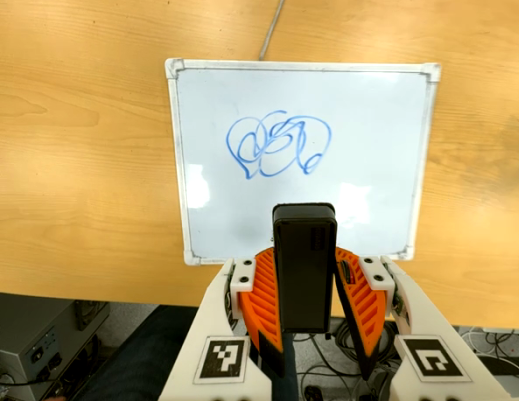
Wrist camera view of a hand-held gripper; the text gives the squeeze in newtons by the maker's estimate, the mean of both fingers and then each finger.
{"total": 5.7, "left": 5.0, "right": 6.5}